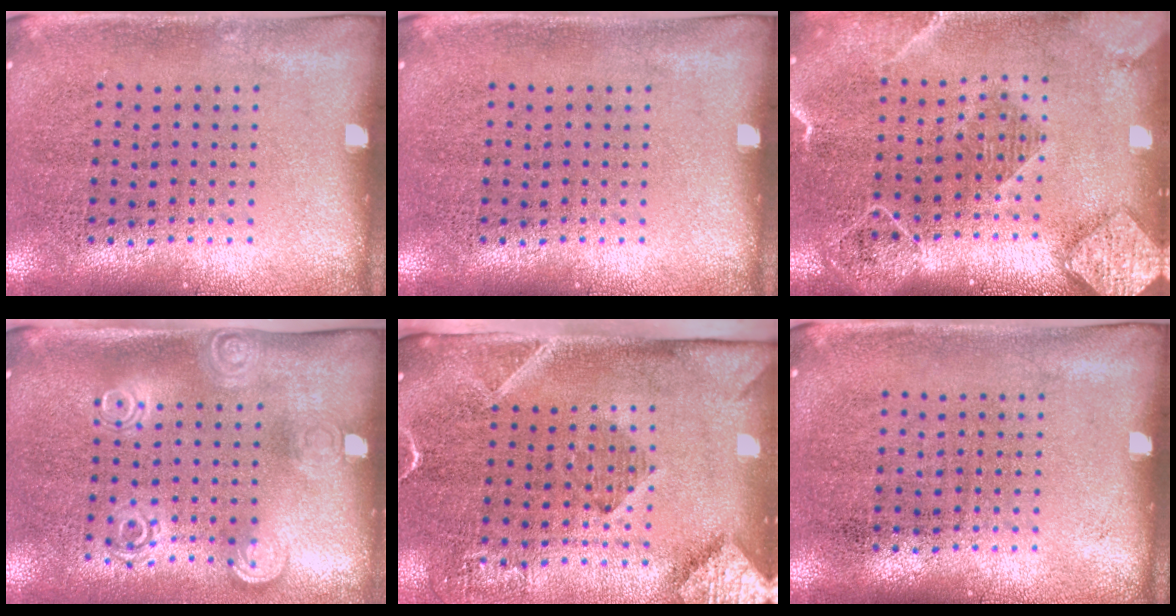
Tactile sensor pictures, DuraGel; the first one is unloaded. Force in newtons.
{"total": 0.0}
{"total": 2.3, "press": 1.9, "slide": 1.2}
{"total": 1.7, "press": 1.3, "slide": 1.1}
{"total": 2.9, "press": 2.1, "slide": 2.0}
{"total": 0.0}